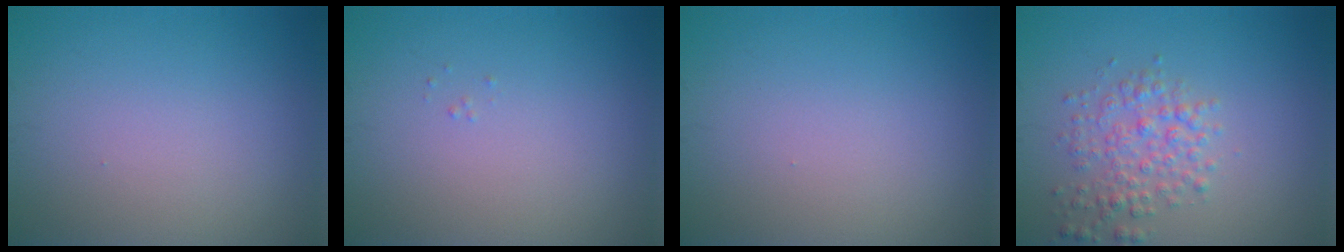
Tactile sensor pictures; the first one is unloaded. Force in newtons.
{"total": 0.0}
{"total": 0.0}
{"total": 3.1, "press": 3.1, "slide": 0.1}